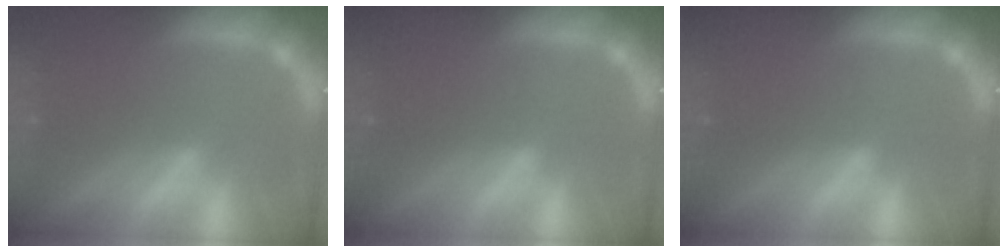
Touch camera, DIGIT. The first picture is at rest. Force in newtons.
{"total": 0.0}
{"total": 0.0}